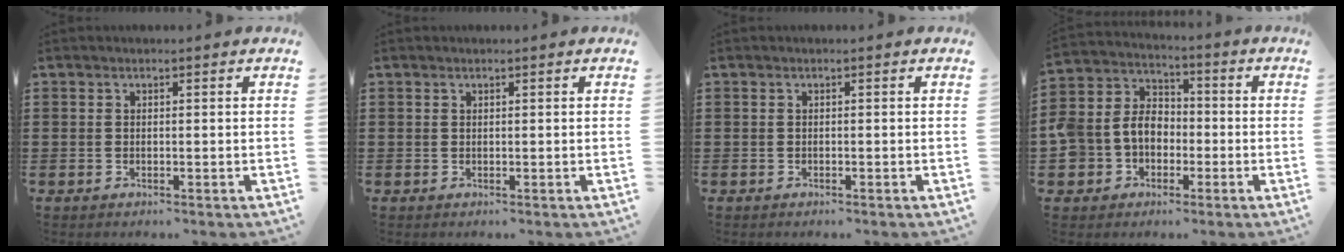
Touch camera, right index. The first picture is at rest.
{"total": 0.0}
{"total": 0.0}
{"total": 6.8, "force": [-1.4, 6.1, 2.6], "torque": [-0.094, 0.005, -0.035]}